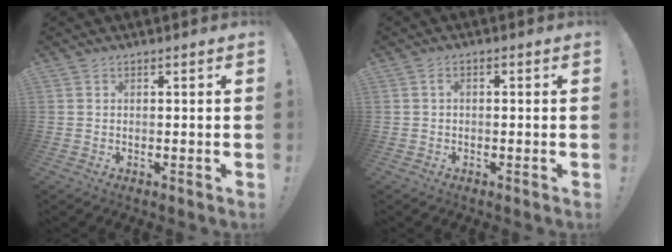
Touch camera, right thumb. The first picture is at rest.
{"total": 1.4, "force": [-0.6, 0.7, 1.0], "torque": [-0.027, 0.008, -0.010]}